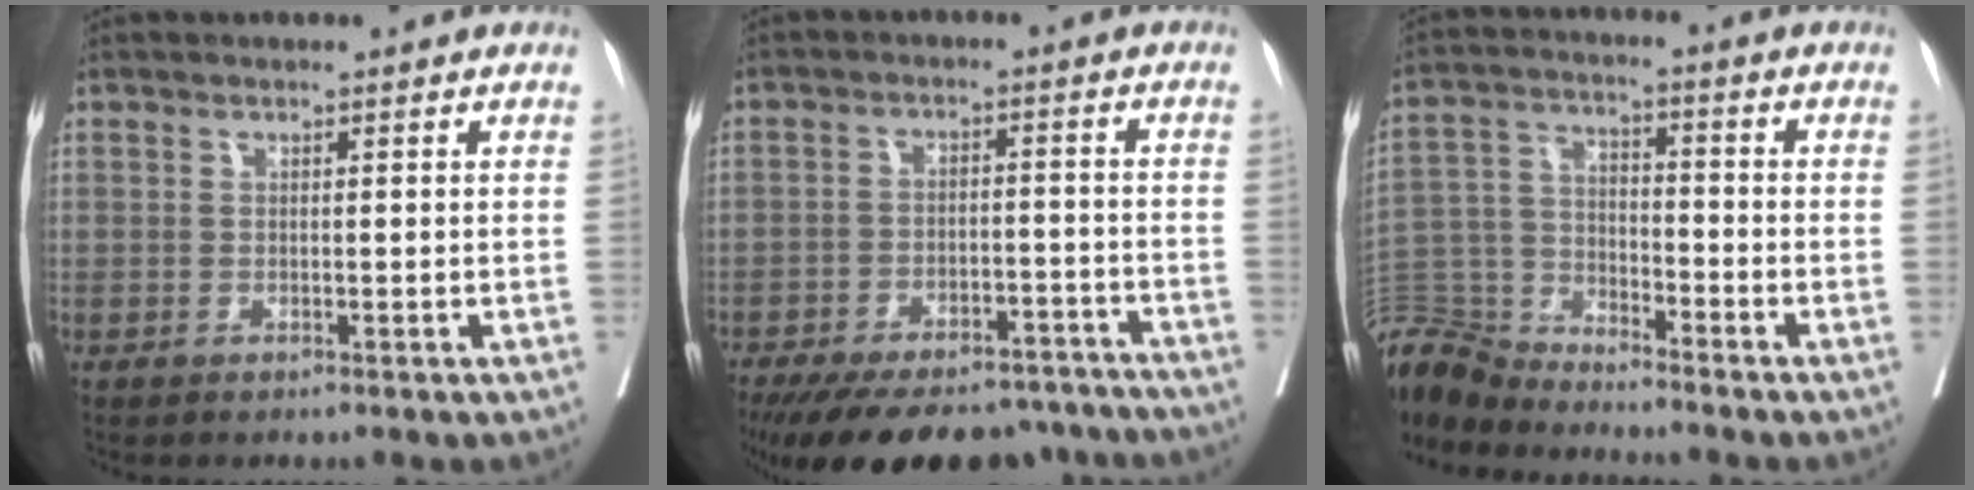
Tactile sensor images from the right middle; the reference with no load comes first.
{"total": 22.1, "force": [-18.2, 8.5, 9.1], "torque": [-0.166, -0.011, -0.244]}
{"total": 10.6, "force": [-10.6, 0.8, 0.7], "torque": [-0.017, 0.015, -0.213]}